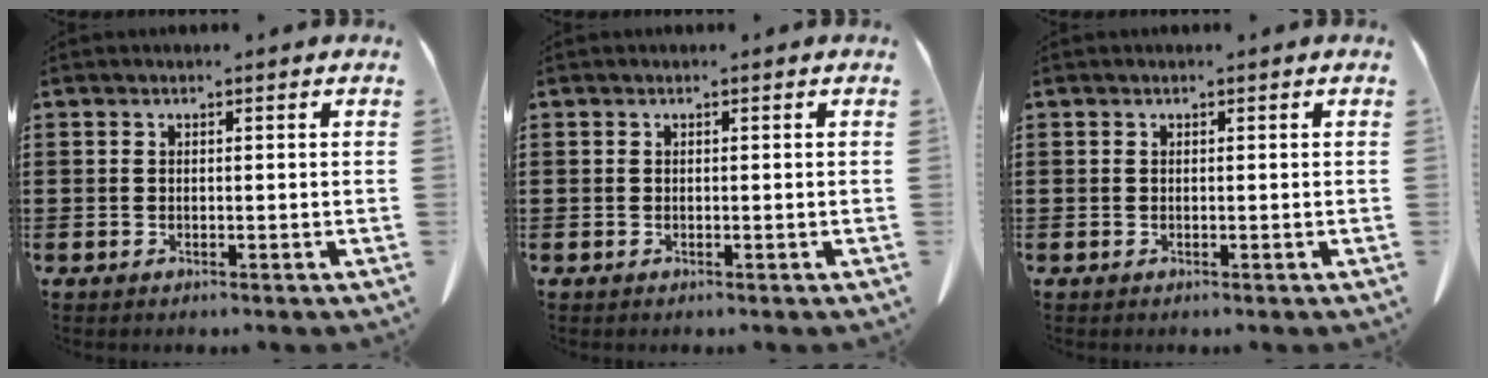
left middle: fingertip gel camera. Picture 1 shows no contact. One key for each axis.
{"total": 0.0}
{"total": 0.0}